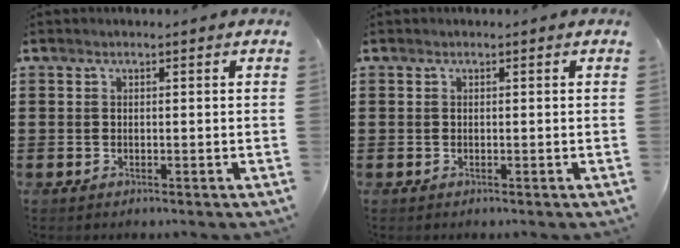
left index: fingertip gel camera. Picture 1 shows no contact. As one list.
[{"total": 0.0}]